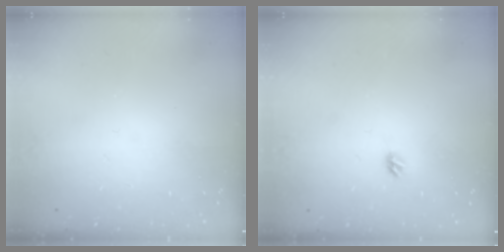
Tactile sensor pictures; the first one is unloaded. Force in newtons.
{"total": 3.8, "press": 3.8, "slide": 0.7}